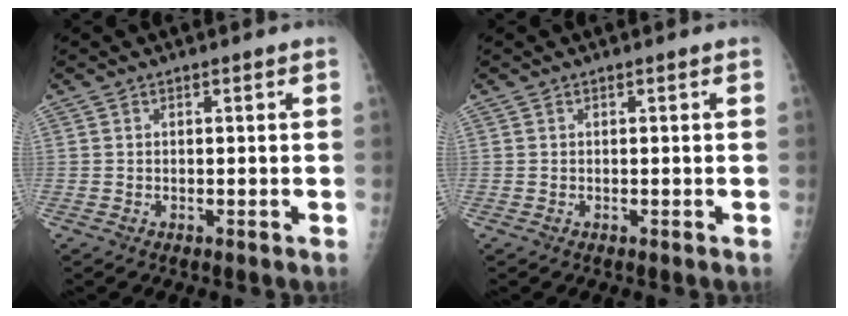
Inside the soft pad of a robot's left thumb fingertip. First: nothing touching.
{"total": 0.0}